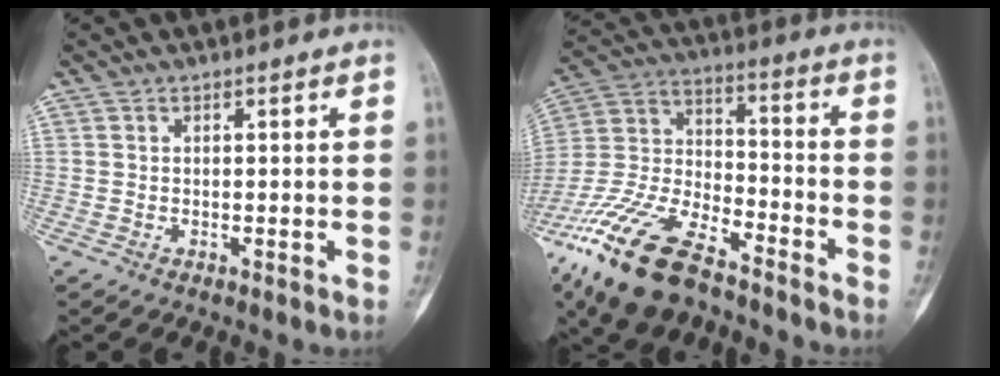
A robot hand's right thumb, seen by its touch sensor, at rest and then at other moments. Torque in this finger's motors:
{"motor_torque": [1.13, -0.22, 1.56, -1.21, 0.21]}